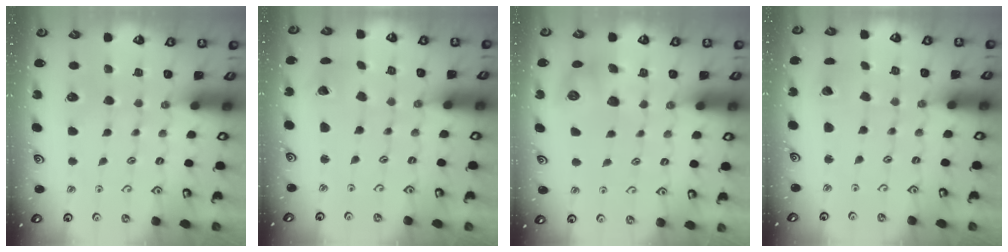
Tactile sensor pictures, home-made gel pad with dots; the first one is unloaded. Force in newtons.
{"total": 1.8, "press": 1.8, "slide": 0.1}
{"total": 8.6, "press": 8.6, "slide": 0.5}
{"total": 2.6, "press": 2.6, "slide": 0.1}